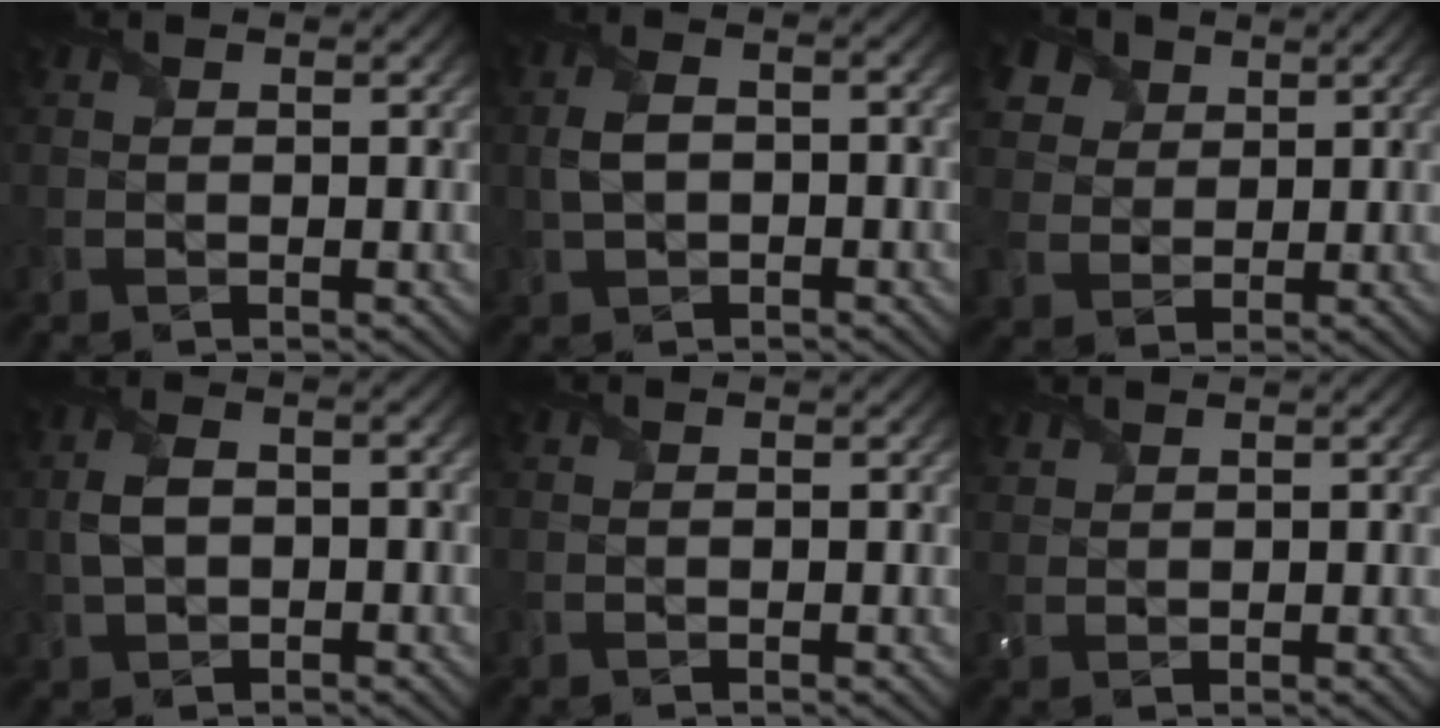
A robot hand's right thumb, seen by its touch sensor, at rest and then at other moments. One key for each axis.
{"total": 4.5, "fx": -0.4, "fy": 2.5, "fz": 3.7, "tx": -0.087, "ty": 0.002, "tz": -0.011}
{"total": 7.1, "fx": 3.4, "fy": 5.5, "fz": 2.9, "tx": -0.105, "ty": 0.013, "tz": 0.059}
{"total": 4.9, "fx": -0.3, "fy": 2.9, "fz": 3.9, "tx": -0.095, "ty": 0.002, "tz": -0.009}
{"total": 0.0}
{"total": 1.4, "fx": 1.3, "fy": 0.4, "fz": 0.2, "tx": -0.013, "ty": 0.004, "tz": 0.033}